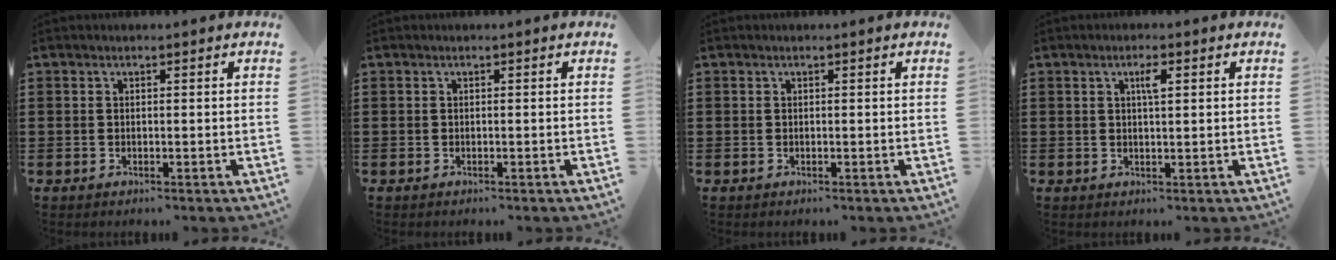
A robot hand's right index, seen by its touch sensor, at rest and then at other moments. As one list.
[{"total": 0.0}, {"total": 0.0}, {"total": 2.2, "force": [0.7, 0.5, 2.0], "torque": [-0.033, 0.002, 0.009]}]